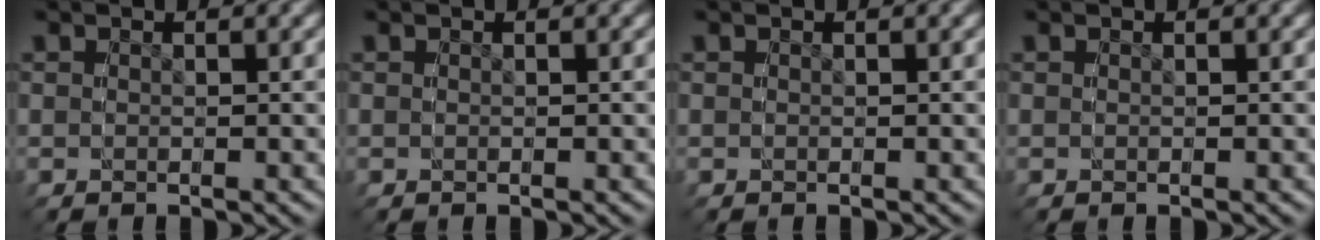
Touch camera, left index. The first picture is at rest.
{"total": 0.0}
{"total": 0.0}
{"total": 0.0}